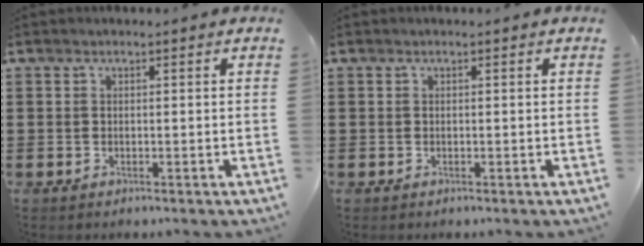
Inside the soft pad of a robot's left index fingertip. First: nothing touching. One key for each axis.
{"total": 0.0}